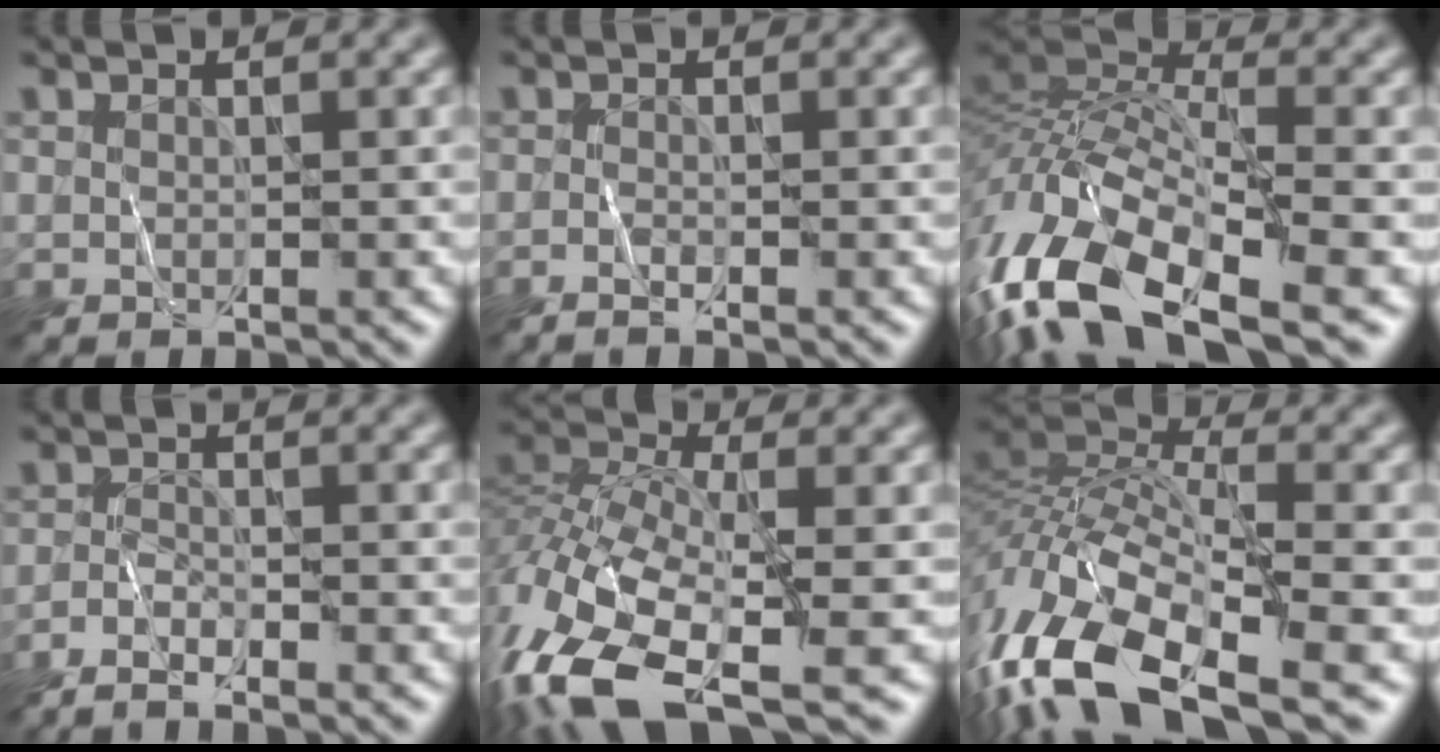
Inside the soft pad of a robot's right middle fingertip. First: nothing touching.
{"total": 1.0, "force": [-0.7, 0.1, 0.8], "torque": [-0.016, -0.001, -0.015]}
{"total": 14.3, "force": [-6.3, 6.8, 10.9], "torque": [-0.237, 0.007, -0.127]}
{"total": 2.3, "force": [-1.9, 0.3, 1.3], "torque": [-0.037, -0.001, -0.041]}
{"total": 13.7, "force": [-7.7, 6.6, 9.1], "torque": [-0.214, -0.023, -0.141]}
{"total": 14.5, "force": [-6.5, 6.7, 11.1], "torque": [-0.240, 0.004, -0.127]}